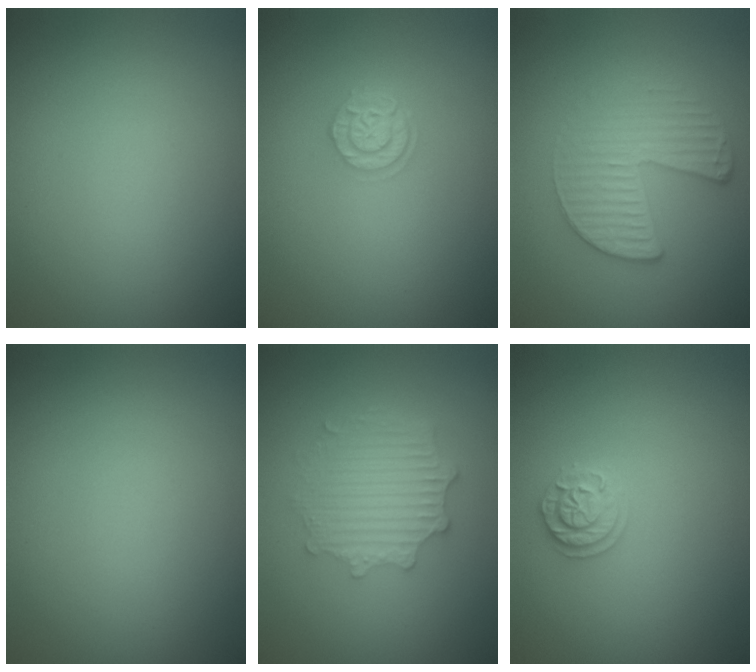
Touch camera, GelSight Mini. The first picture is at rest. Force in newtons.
{"total": 2.4, "press": 2.0, "slide": 1.3}
{"total": 3.3, "press": 3.0, "slide": 1.3}
{"total": 0.0}
{"total": 4.1, "press": 3.4, "slide": 2.3}
{"total": 1.8, "press": 1.8, "slide": 0.5}